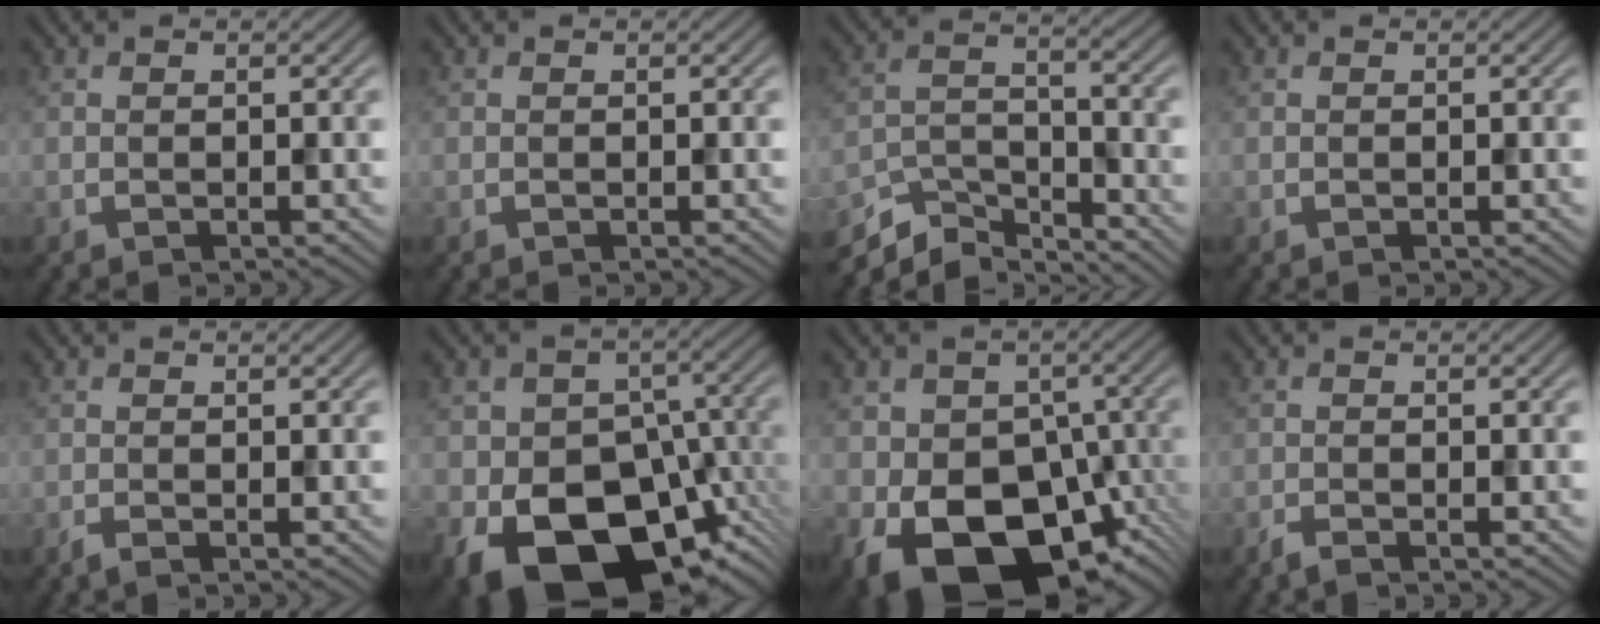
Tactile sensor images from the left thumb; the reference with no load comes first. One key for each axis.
{"total": 0.0}
{"total": 7.5, "fx": -6.4, "fy": 2.2, "fz": 3.1, "tx": -0.065, "ty": -0.005, "tz": -0.133}
{"total": 0.0}
{"total": 1.0, "fx": -0.7, "fy": 0.1, "fz": 0.7, "tx": -0.014, "ty": 0.000, "tz": -0.014}
{"total": 18.2, "fx": -7.7, "fy": 12.6, "fz": 10.6, "tx": -0.174, "ty": -0.031, "tz": -0.114}
{"total": 16.6, "fx": -6.5, "fy": 11.5, "fz": 10.1, "tx": -0.174, "ty": -0.030, "tz": -0.097}
{"total": 1.2, "fx": -1.1, "fy": 0.1, "fz": 0.6, "tx": -0.013, "ty": 0.000, "tz": -0.025}